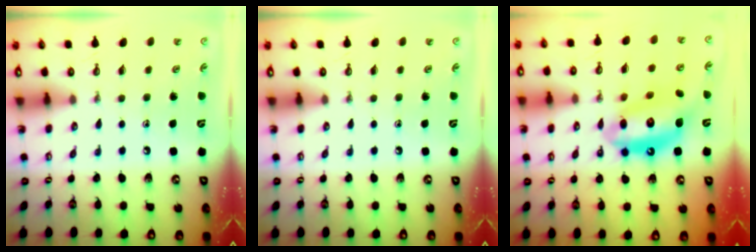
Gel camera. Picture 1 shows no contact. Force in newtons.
{"total": 0.0}
{"total": 14.6, "press": 14.6, "slide": 1.2}